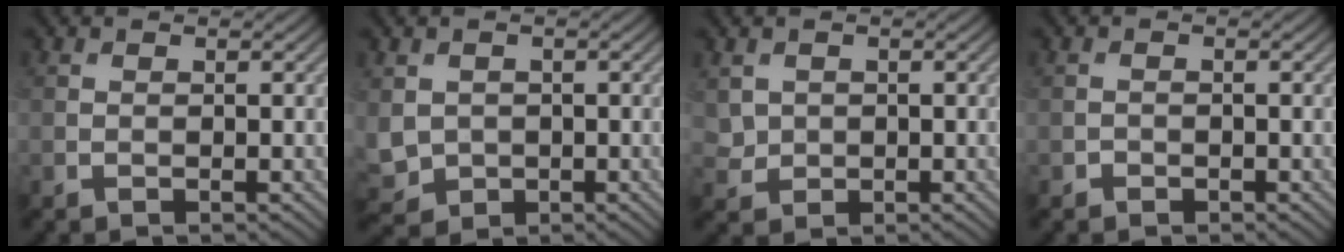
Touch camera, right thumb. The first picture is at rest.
{"total": 3.9, "force": [0.1, 3.5, 1.7], "torque": [-0.059, -0.013, 0.003]}
{"total": 2.1, "force": [0.8, 1.9, 0.7], "torque": [-0.026, -0.006, 0.018]}
{"total": 0.6, "force": [-0.4, 0.5, 0.0], "torque": [0.001, -0.001, -0.009]}